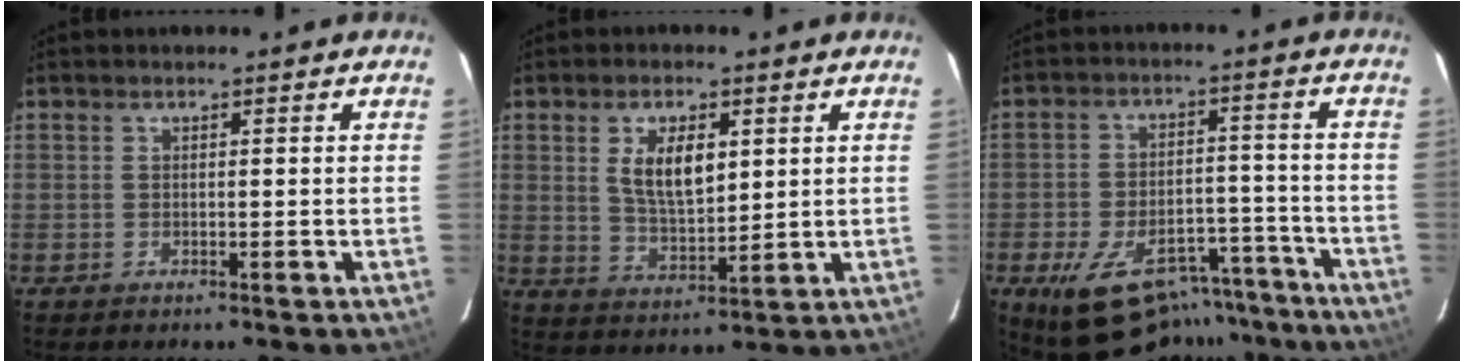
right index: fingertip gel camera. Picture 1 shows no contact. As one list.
[{"total": 7.5, "force": [2.7, 3.1, 6.2], "torque": [-0.115, -0.003, 0.059]}, {"total": 17.3, "force": [-13.7, 7.7, 7.3], "torque": [-0.135, 0.018, -0.172]}]